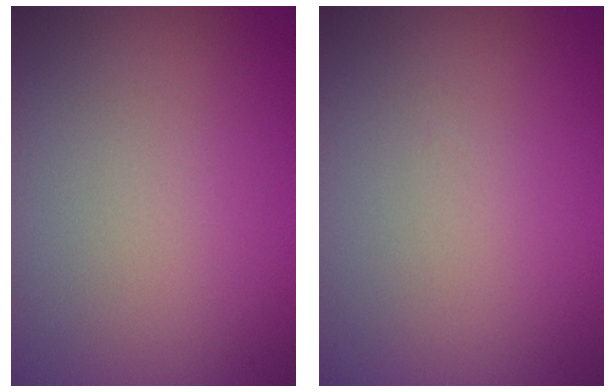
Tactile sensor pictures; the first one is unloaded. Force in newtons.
{"total": 0.0}